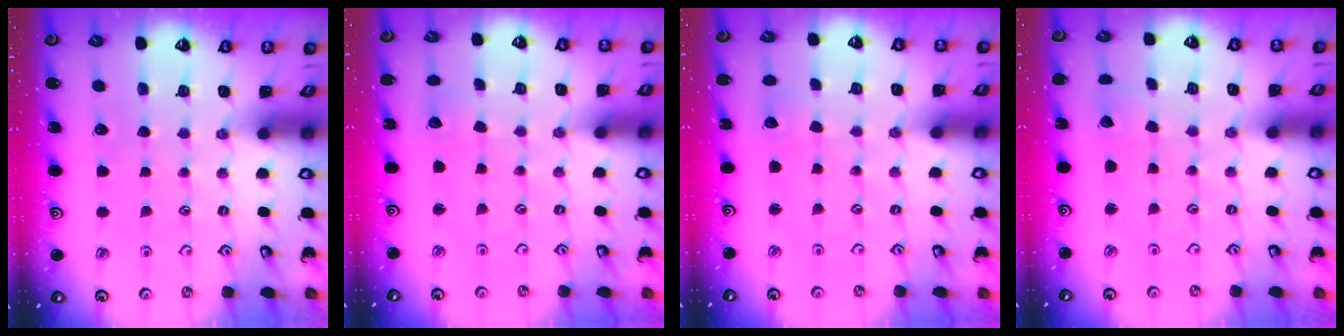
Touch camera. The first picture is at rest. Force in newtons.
{"total": 2.5, "press": 2.5, "slide": 0.4}
{"total": 2.5, "press": 2.5, "slide": 0.4}
{"total": 1.3, "press": 1.3, "slide": 0.0}